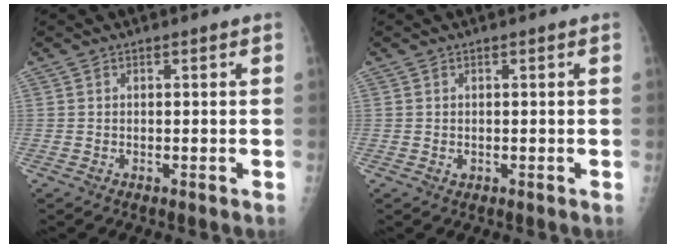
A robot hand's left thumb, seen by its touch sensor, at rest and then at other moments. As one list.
[{"total": 0.6, "force": [-0.1, 0.4, 0.3], "torque": [0.002, 0.000, 0.001]}]